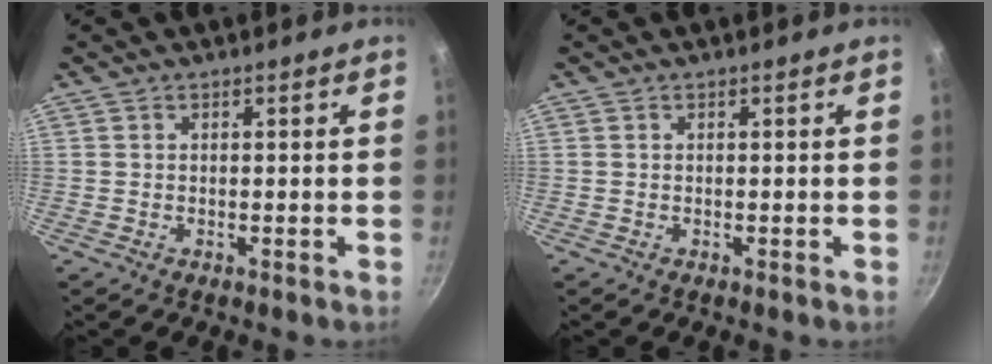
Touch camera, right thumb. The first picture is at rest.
{"total": 0.0}